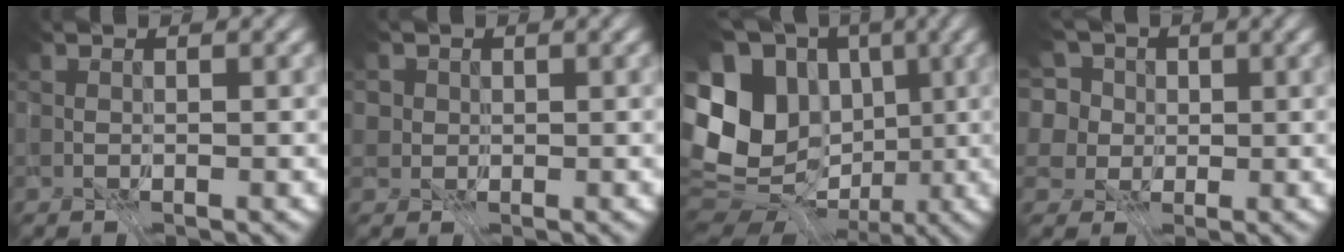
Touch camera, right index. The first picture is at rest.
{"total": 3.4, "force": [1.8, 2.6, 1.4], "torque": [-0.016, -0.001, 0.015]}
{"total": 13.5, "force": [-1.1, 10.9, 7.9], "torque": [-0.169, -0.004, -0.019]}
{"total": 7.1, "force": [2.9, 5.6, 3.4], "torque": [-0.081, 0.024, 0.034]}